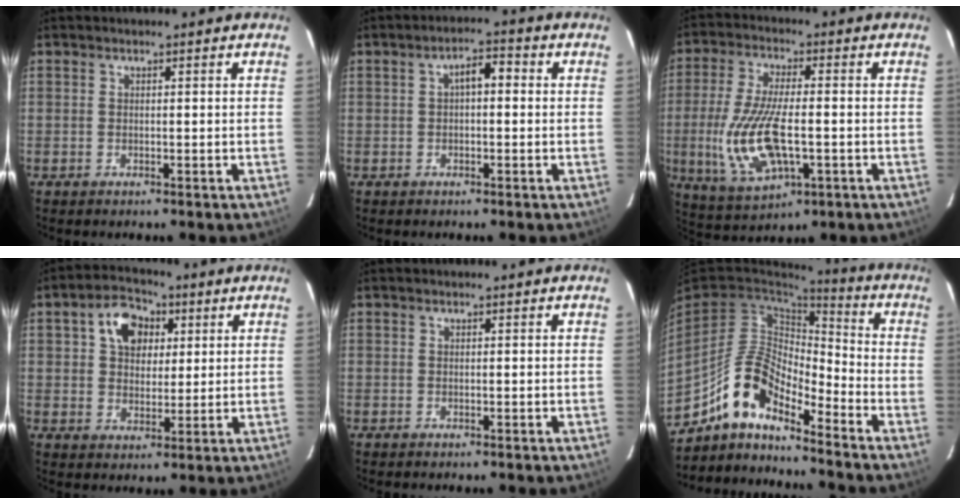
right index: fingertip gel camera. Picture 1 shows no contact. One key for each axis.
{"total": 3.7, "fx": 0.3, "fy": 1.9, "fz": 3.2, "tx": -0.053, "ty": 0.017, "tz": 0.003}
{"total": 14.6, "fx": -2.7, "fy": 5.4, "fz": 13.3, "tx": -0.278, "ty": -0.013, "tz": -0.042}
{"total": 8.6, "fx": 3.1, "fy": 6.3, "fz": 5.0, "tx": -0.090, "ty": 0.024, "tz": 0.053}
{"total": 0.0}
{"total": 11.7, "fx": -8.8, "fy": 4.0, "fz": 6.5, "tx": -0.131, "ty": 0.014, "tz": -0.177}